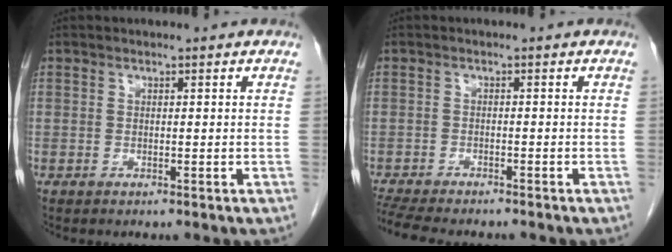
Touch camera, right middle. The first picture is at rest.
{"total": 9.3, "force": [-8.1, 1.7, 4.1], "torque": [-0.074, -0.010, -0.124]}